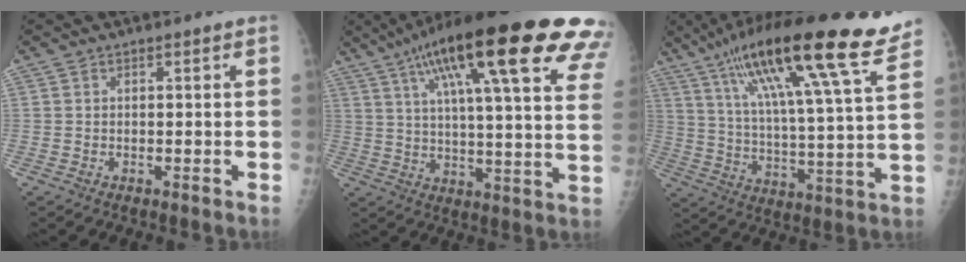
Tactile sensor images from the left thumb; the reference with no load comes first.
{"total": 31.9, "force": [17.2, 7.1, 26.0], "torque": [-0.328, -0.003, 0.245]}
{"total": 24.5, "force": [15.6, 2.9, 18.6], "torque": [-0.297, -0.035, 0.253]}